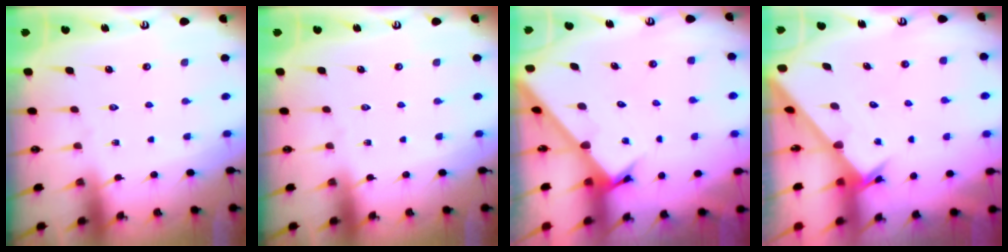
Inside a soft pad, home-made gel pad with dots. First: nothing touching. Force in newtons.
{"total": 0.0}
{"total": 2.8, "press": 2.8, "slide": 0.2}
{"total": 2.4, "press": 2.4, "slide": 0.2}